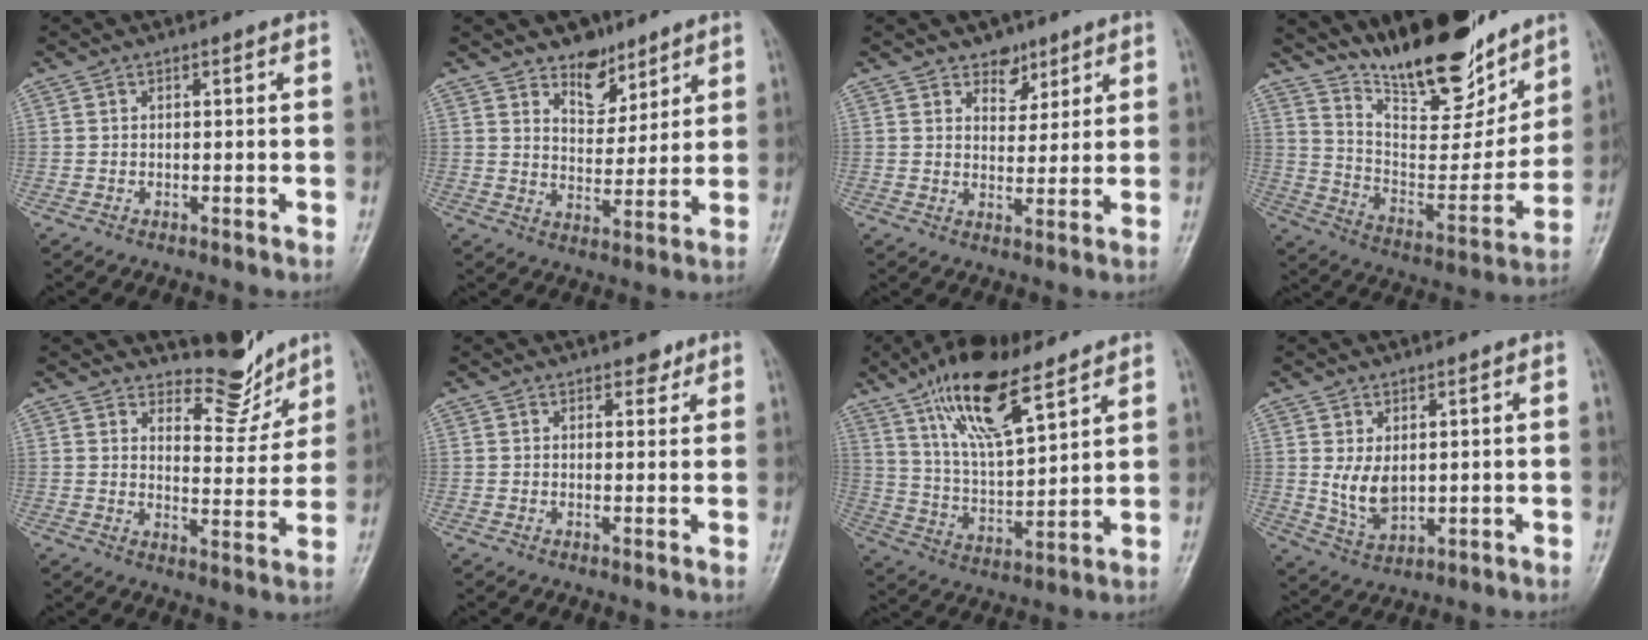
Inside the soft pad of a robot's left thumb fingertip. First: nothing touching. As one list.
[{"total": 7.8, "force": [5.6, 4.6, 2.8], "torque": [-0.011, -0.039, 0.095]}, {"total": 4.9, "force": [3.3, 3.2, 1.6], "torque": [0.007, -0.021, 0.053]}, {"total": 21.0, "force": [17.0, 6.4, 10.6], "torque": [-0.122, -0.104, 0.288]}, {"total": 7.6, "force": [6.9, 2.8, 1.4], "torque": [0.012, -0.066, 0.108]}, {"total": 2.4, "force": [1.7, 1.4, 0.9], "torque": [0.004, -0.008, 0.020]}, {"total": 16.7, "force": [10.5, 5.8, 11.7], "torque": [-0.188, -0.044, 0.198]}, {"total": 6.2, "force": [1.1, 3.9, 4.7], "torque": [-0.073, -0.014, 0.034]}]